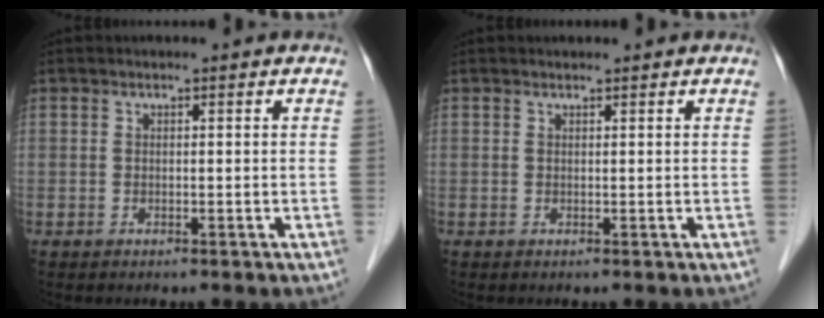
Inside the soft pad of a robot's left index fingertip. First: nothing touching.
{"total": 0.5, "force": [0.5, 0.1, 0.1], "torque": [-0.006, 0.004, 0.009]}